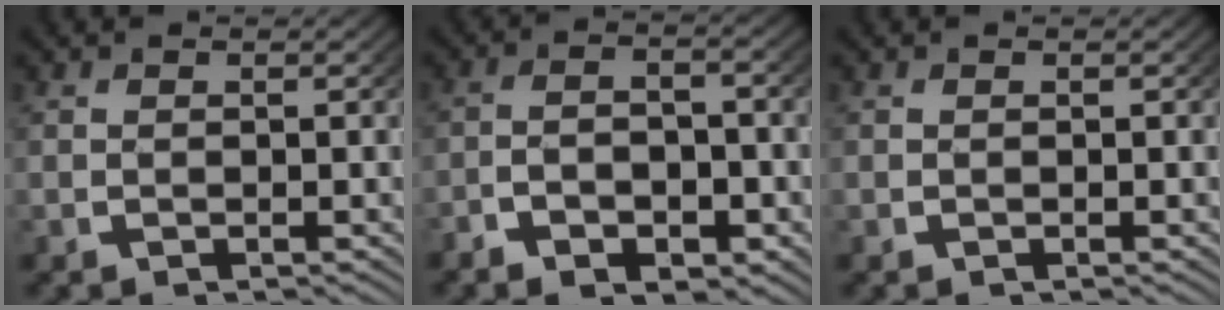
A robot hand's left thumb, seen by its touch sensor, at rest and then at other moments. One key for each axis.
{"total": 3.9, "fx": -1.7, "fy": 2.3, "fz": 2.6, "tx": -0.047, "ty": -0.012, "tz": -0.031}
{"total": 0.0}